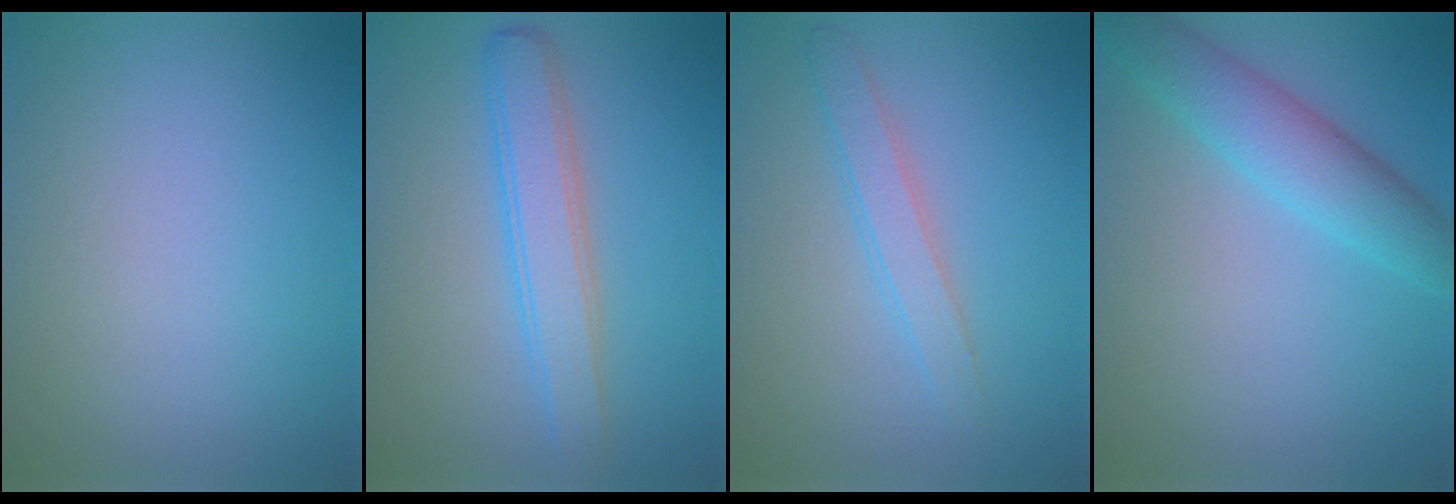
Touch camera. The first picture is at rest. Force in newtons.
{"total": 3.9, "press": 3.9, "slide": 0.1}
{"total": 2.2, "press": 2.2, "slide": 0.1}
{"total": 4.5, "press": 4.5, "slide": 0.1}